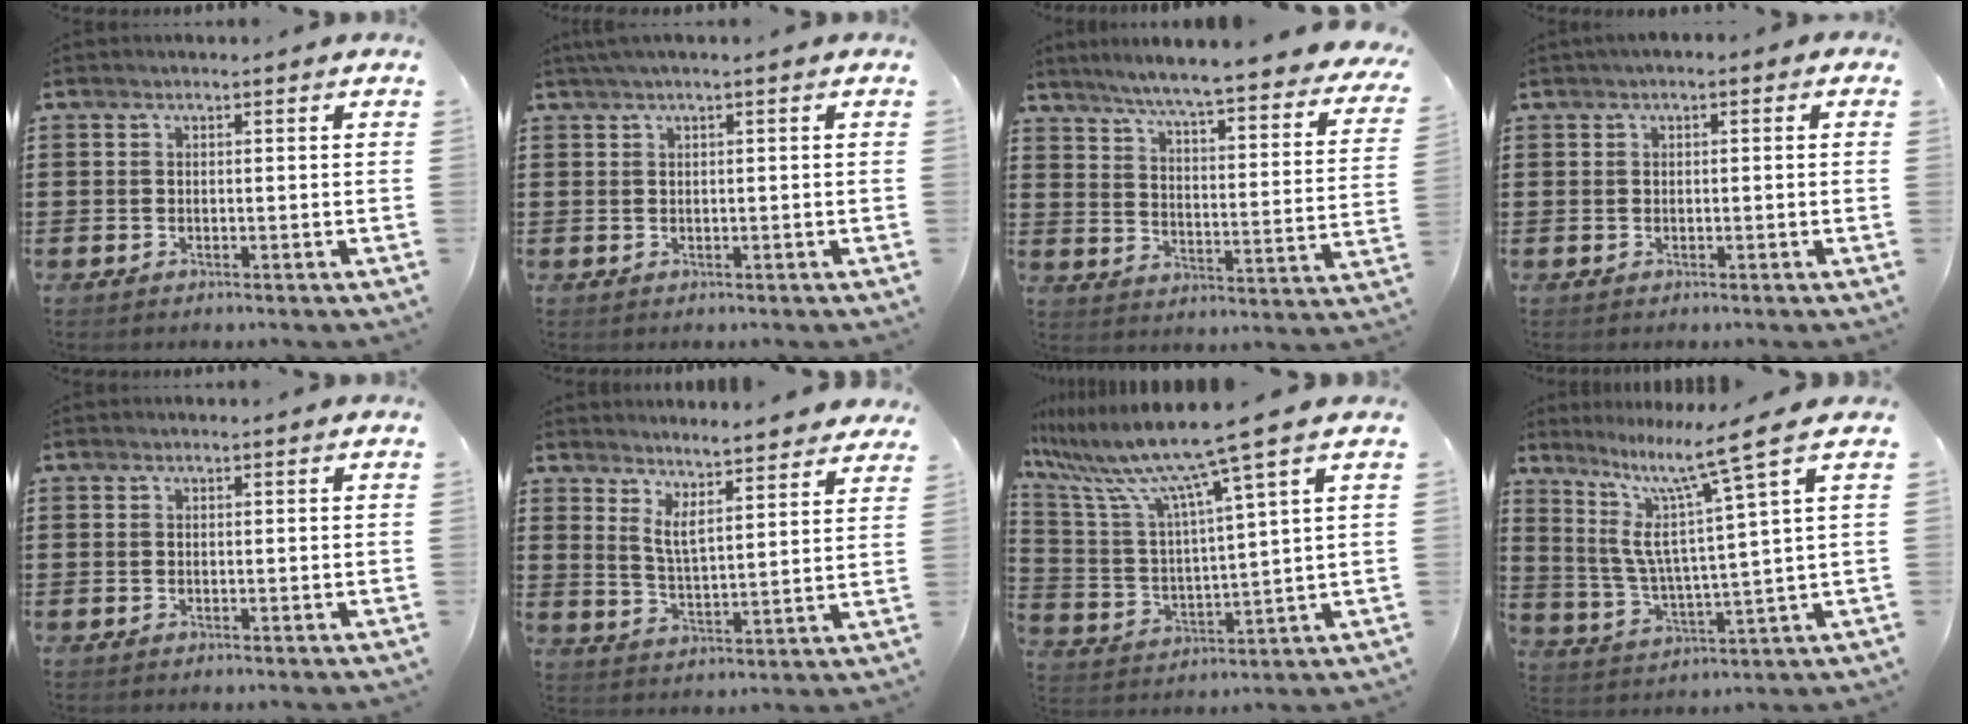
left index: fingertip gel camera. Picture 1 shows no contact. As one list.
[{"total": 0.9, "force": [0.2, -0.1, 0.9], "torque": [-0.015, -0.002, 0.004]}, {"total": 5.5, "force": [4.8, -0.9, 2.4], "torque": [-0.071, -0.047, 0.073]}, {"total": 0.8, "force": [-0.2, 0.5, 0.6], "torque": [-0.013, 0.003, -0.005]}, {"total": 0.0}, {"total": 5.1, "force": [4.4, 0.8, 2.4], "torque": [-0.060, -0.032, 0.073]}, {"total": 10.8, "force": [8.2, -0.4, 7.0], "torque": [-0.171, -0.050, 0.129]}, {"total": 11.9, "force": [7.0, 0.5, 9.6], "torque": [-0.207, -0.035, 0.109]}]